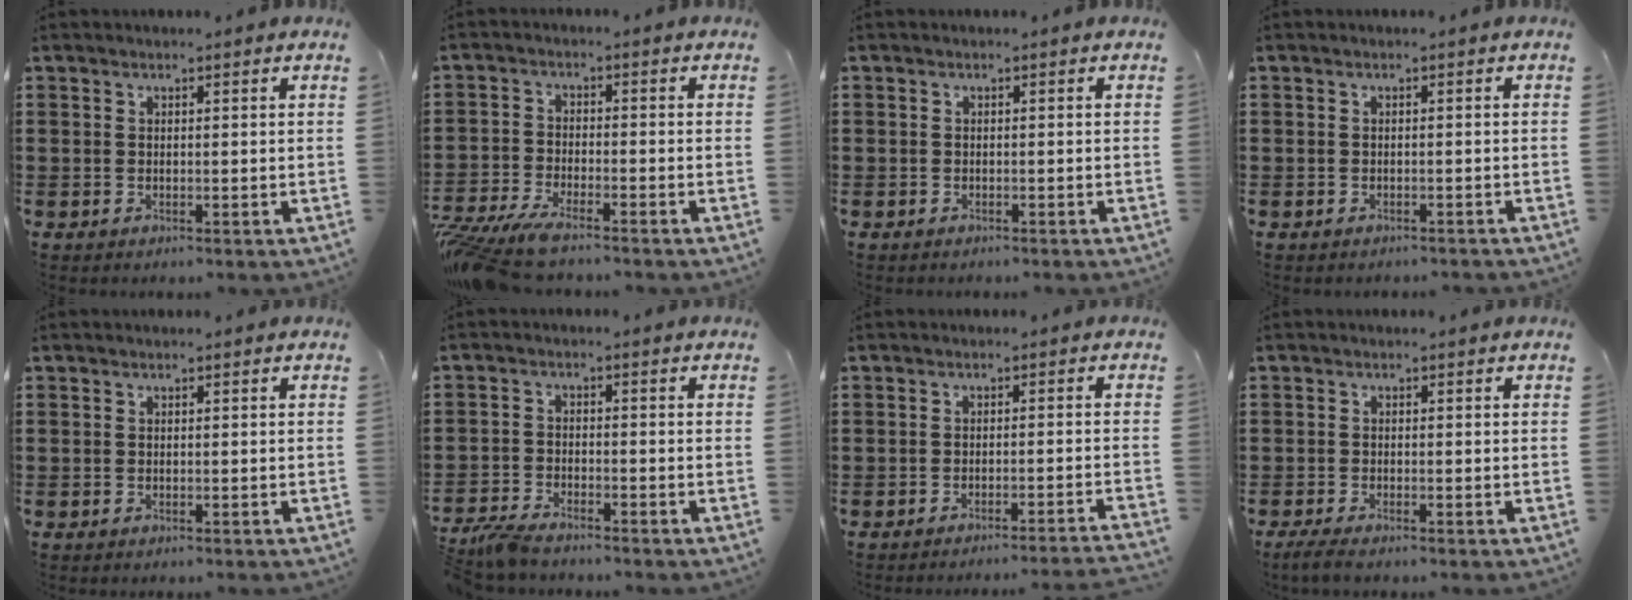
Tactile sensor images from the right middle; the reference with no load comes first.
{"total": 5.2, "force": [-4.9, 0.3, 1.8], "torque": [-0.065, -0.015, -0.103]}
{"total": 0.7, "force": [-0.6, 0.3, -0.1], "torque": [0.002, 0.004, -0.013]}
{"total": 0.6, "force": [-0.6, 0.1, 0.1], "torque": [-0.004, -0.001, -0.013]}
{"total": 0.0}
{"total": 3.6, "force": [-3.4, 0.4, 1.1], "torque": [-0.042, -0.004, -0.075]}
{"total": 1.9, "force": [-1.8, -0.5, 0.5], "torque": [-0.009, 0.002, -0.037]}
{"total": 1.5, "force": [-1.2, 0.1, 0.9], "torque": [-0.023, -0.003, -0.025]}